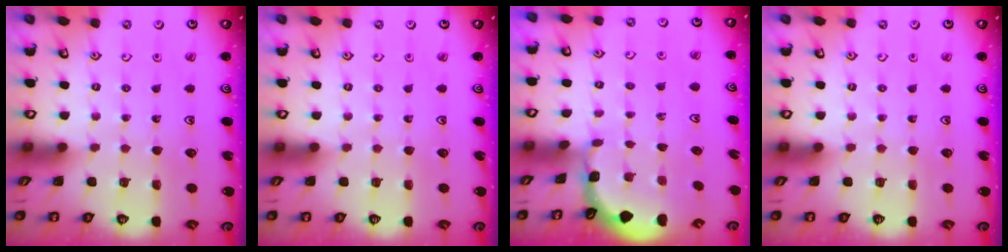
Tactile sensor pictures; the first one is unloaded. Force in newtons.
{"total": 0.0}
{"total": 1.2, "press": 1.2, "slide": 0.2}
{"total": 0.0}